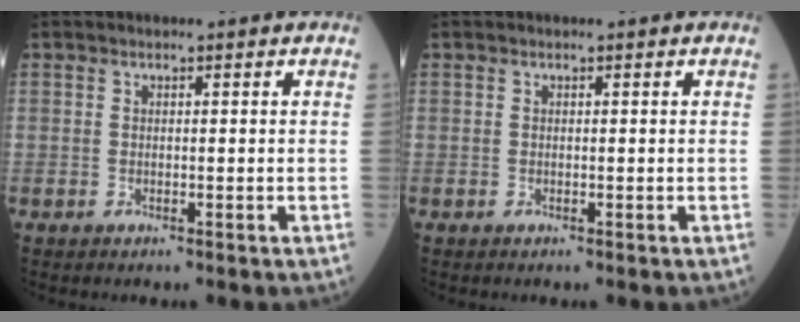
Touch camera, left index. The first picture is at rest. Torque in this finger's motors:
{"motor_torque": [0.00, 0.00, 0.00, 0.00]}